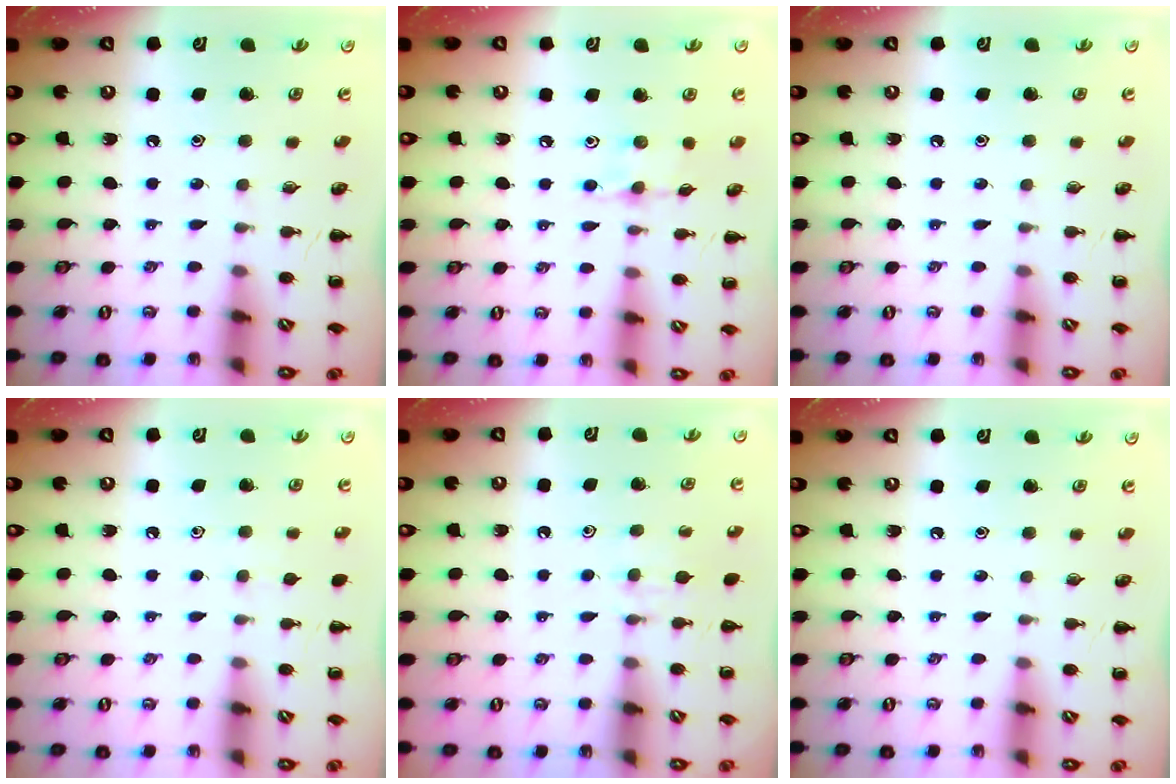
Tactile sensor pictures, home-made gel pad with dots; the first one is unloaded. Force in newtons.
{"total": 6.1, "press": 6.0, "slide": 0.8}
{"total": 0.0}
{"total": 2.3, "press": 2.0, "slide": 1.1}
{"total": 4.5, "press": 4.1, "slide": 1.8}
{"total": 0.0}